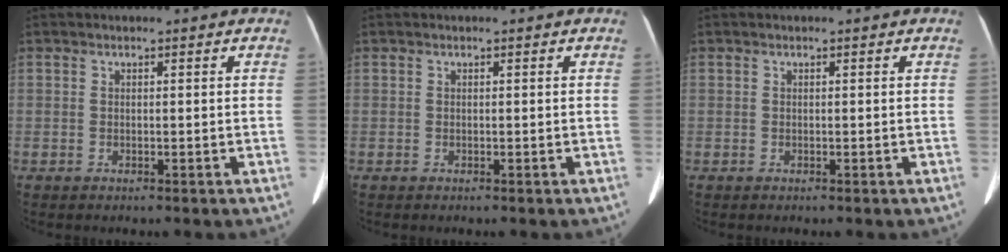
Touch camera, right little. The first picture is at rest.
{"total": 0.0}
{"total": 0.0}